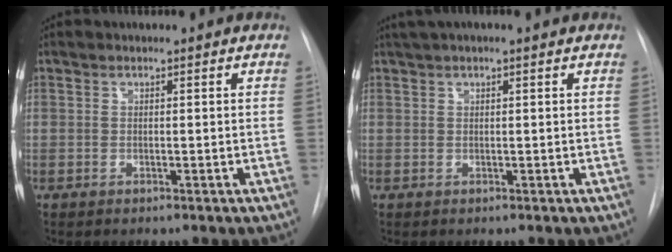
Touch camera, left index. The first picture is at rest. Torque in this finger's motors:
{"motor_torque": [0.39, -0.52, 0.18, 0.05]}